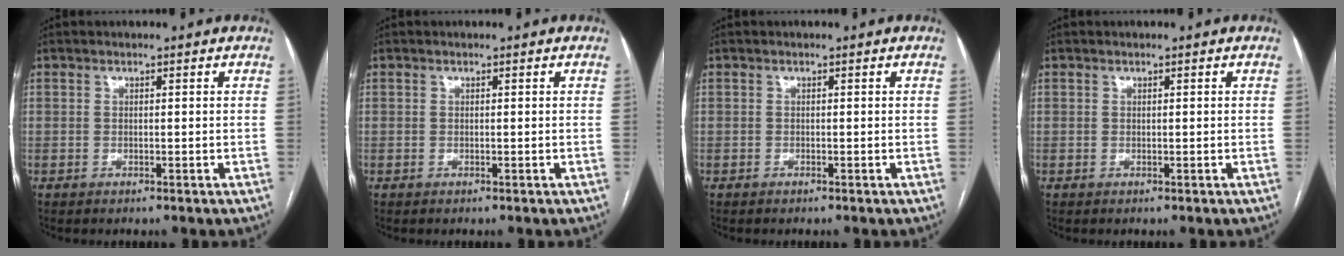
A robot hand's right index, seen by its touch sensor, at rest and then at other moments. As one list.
[{"total": 0.0}, {"total": 0.0}, {"total": 0.0}]